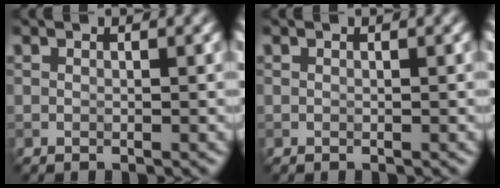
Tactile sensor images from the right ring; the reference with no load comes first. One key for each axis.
{"total": 0.0}